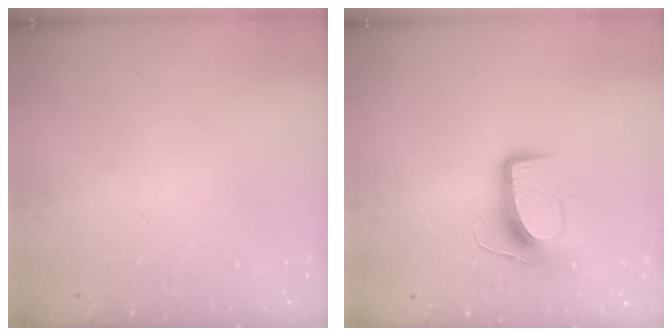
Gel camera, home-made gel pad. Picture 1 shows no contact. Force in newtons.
{"total": 11.6, "press": 11.6, "slide": 0.1}